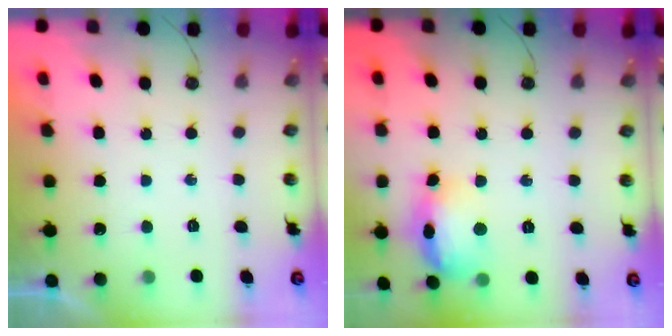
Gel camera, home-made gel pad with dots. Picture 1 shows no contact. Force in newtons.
{"total": 15.0, "press": 14.9, "slide": 2.0}